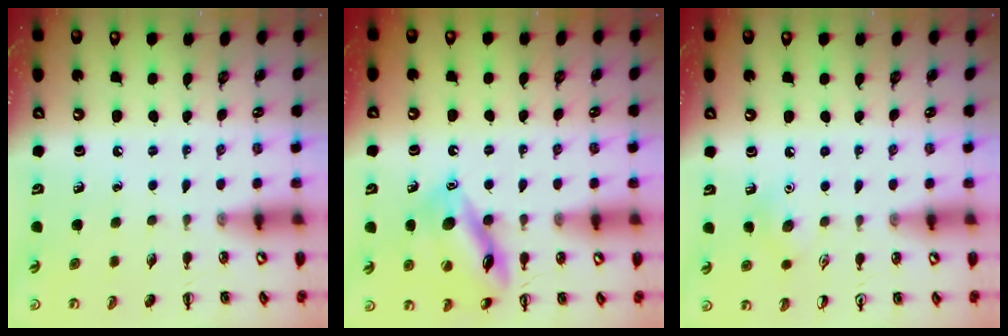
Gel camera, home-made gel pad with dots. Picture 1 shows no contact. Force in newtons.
{"total": 14.4, "press": 14.3, "slide": 1.1}
{"total": 6.8, "press": 6.6, "slide": 1.6}